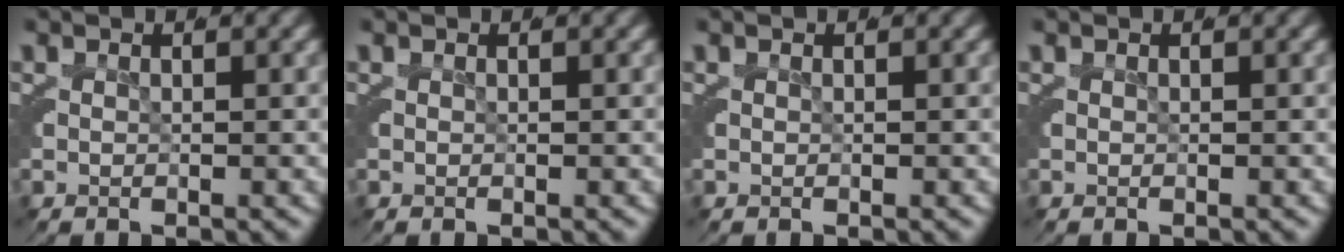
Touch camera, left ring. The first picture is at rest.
{"total": 0.0}
{"total": 0.0}
{"total": 0.0}